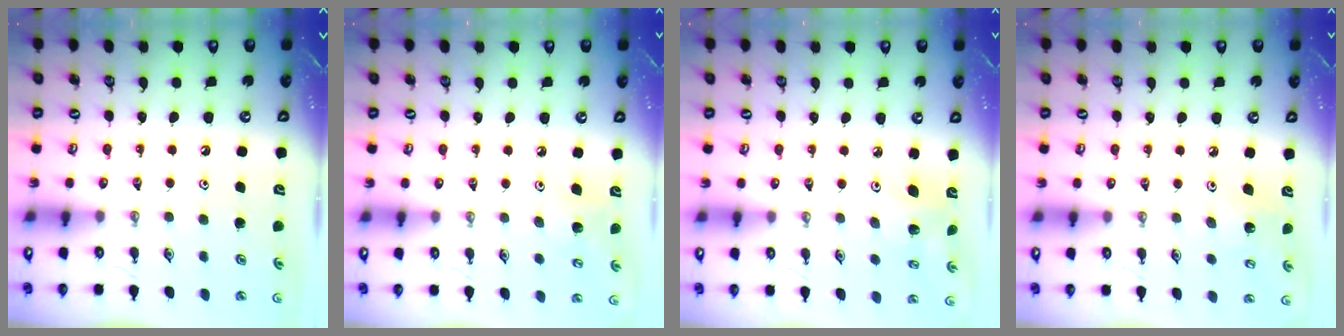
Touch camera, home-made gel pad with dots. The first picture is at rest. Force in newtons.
{"total": 7.2, "press": 7.0, "slide": 1.5}
{"total": 4.8, "press": 4.5, "slide": 1.6}
{"total": 6.0, "press": 5.7, "slide": 1.7}